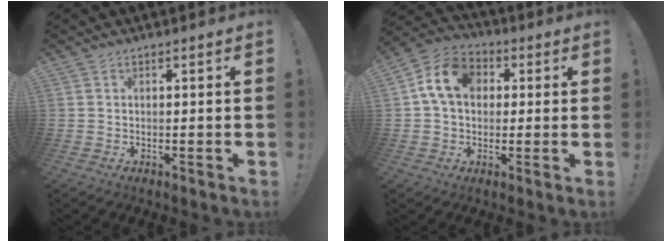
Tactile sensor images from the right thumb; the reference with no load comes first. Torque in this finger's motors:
{"motor_torque": [-0.11, 0.69, 0.20, 0.00, 0.02]}